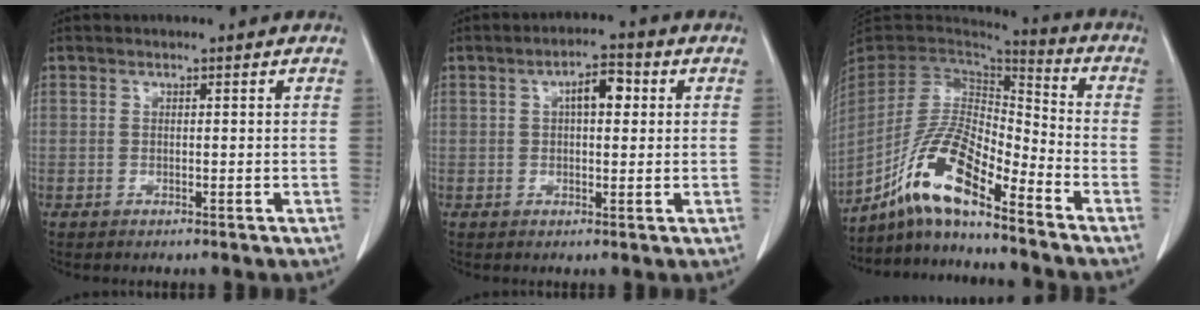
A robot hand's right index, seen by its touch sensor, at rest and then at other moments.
{"total": 4.6, "force": [1.1, 1.8, 4.1], "torque": [-0.066, 0.014, 0.016]}
{"total": 13.5, "force": [-8.8, 2.6, 9.8], "torque": [-0.198, 0.008, -0.164]}